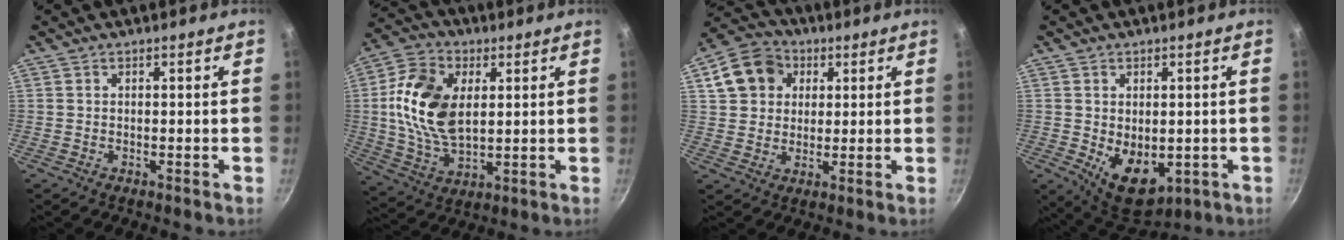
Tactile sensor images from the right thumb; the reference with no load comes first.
{"total": 15.9, "force": [2.6, 9.8, 12.3], "torque": [-0.222, -0.006, 0.047]}
{"total": 11.2, "force": [3.7, 9.2, 5.2], "torque": [-0.071, 0.014, 0.052]}
{"total": 9.8, "force": [-1.6, 6.3, 7.3], "torque": [-0.086, -0.017, -0.003]}